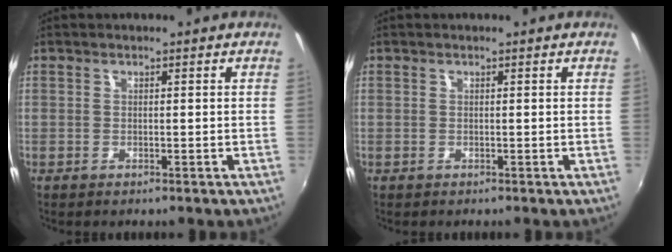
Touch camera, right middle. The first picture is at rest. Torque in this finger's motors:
{"motor_torque": [0.03, 0.03, 0.00, 0.00]}